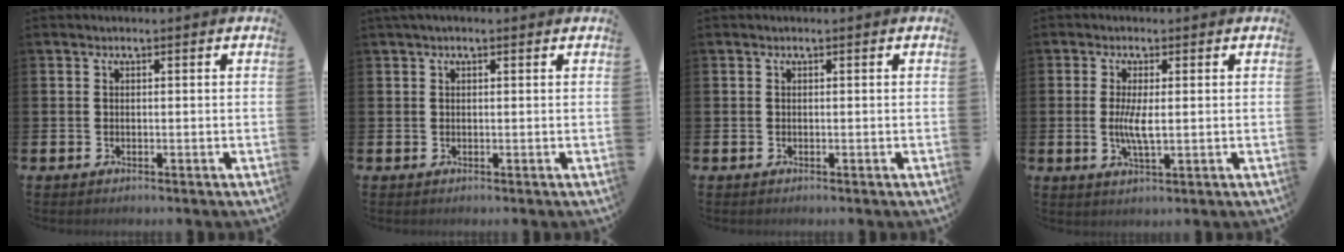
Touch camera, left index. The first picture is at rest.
{"total": 0.8, "force": [0.6, 0.2, 0.5], "torque": [-0.008, 0.003, 0.009]}
{"total": 0.0}
{"total": 3.7, "force": [0.2, 1.0, 3.6], "torque": [-0.059, -0.003, 0.001]}